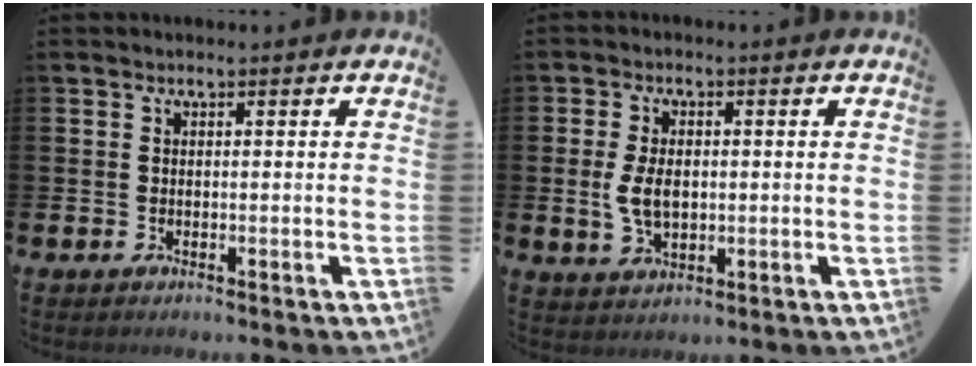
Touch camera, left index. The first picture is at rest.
{"total": 5.1, "force": [0.1, 3.1, 4.0], "torque": [-0.077, 0.006, -0.003]}